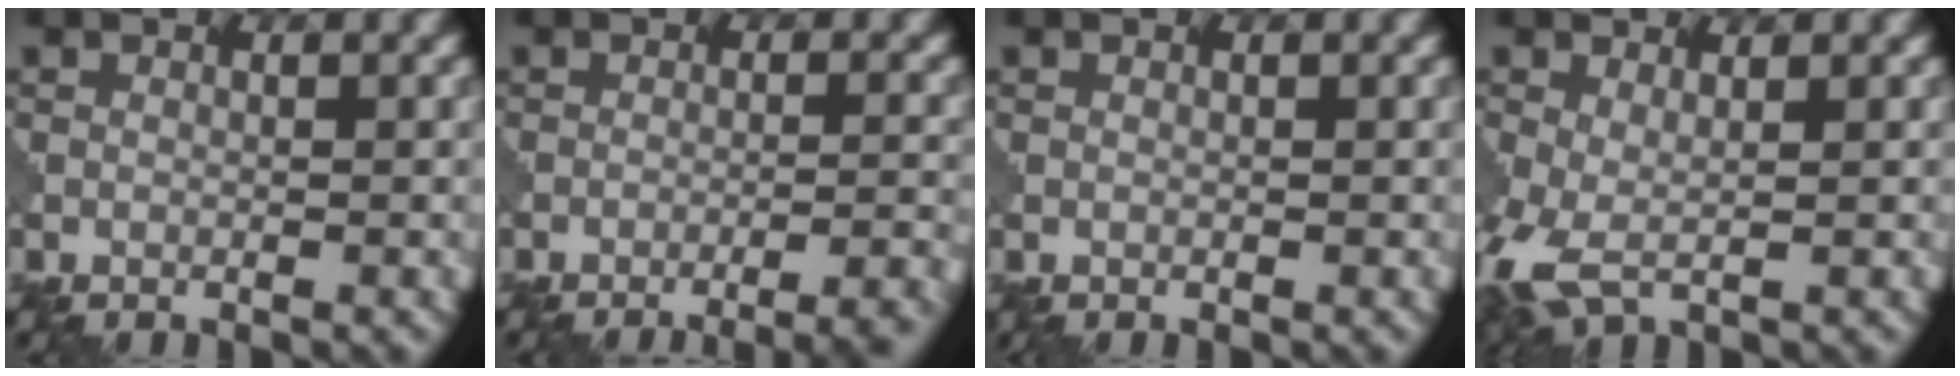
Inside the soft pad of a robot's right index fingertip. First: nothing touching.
{"total": 5.2, "force": [-4.5, 0.8, 2.5], "torque": [-0.022, 0.014, -0.060]}
{"total": 0.0}
{"total": 4.0, "force": [-0.1, 1.8, 3.6], "torque": [-0.096, -0.003, -0.007]}